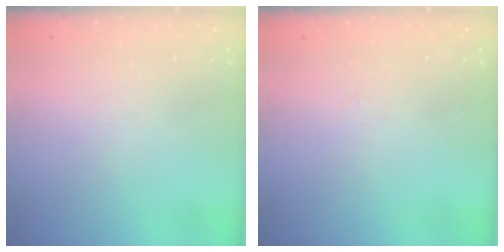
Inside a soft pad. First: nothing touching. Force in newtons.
{"total": 2.8, "press": 2.8, "slide": 0.4}